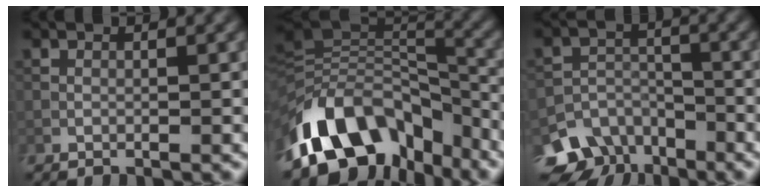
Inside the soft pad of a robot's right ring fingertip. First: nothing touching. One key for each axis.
{"total": 12.5, "fx": -6.6, "fy": 7.7, "fz": 7.3, "tx": -0.130, "ty": 0.020, "tz": -0.123}
{"total": 7.8, "fx": -5.7, "fy": 5.0, "fz": 1.8, "tx": -0.014, "ty": -0.006, "tz": -0.095}